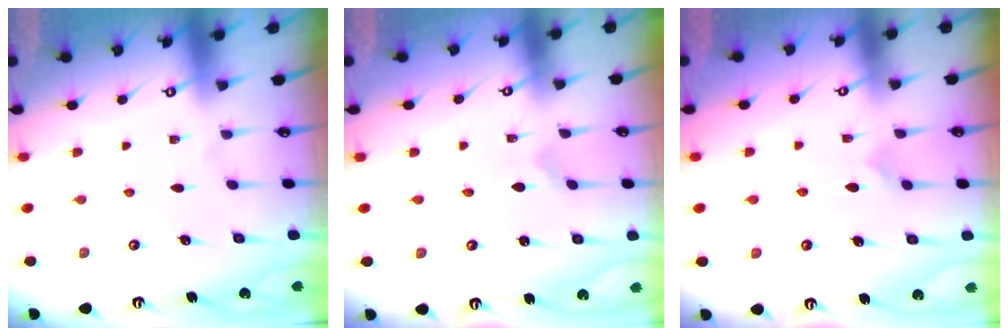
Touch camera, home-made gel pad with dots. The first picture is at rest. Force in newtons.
{"total": 1.0, "press": 1.0, "slide": 0.0}
{"total": 5.2, "press": 5.2, "slide": 0.3}